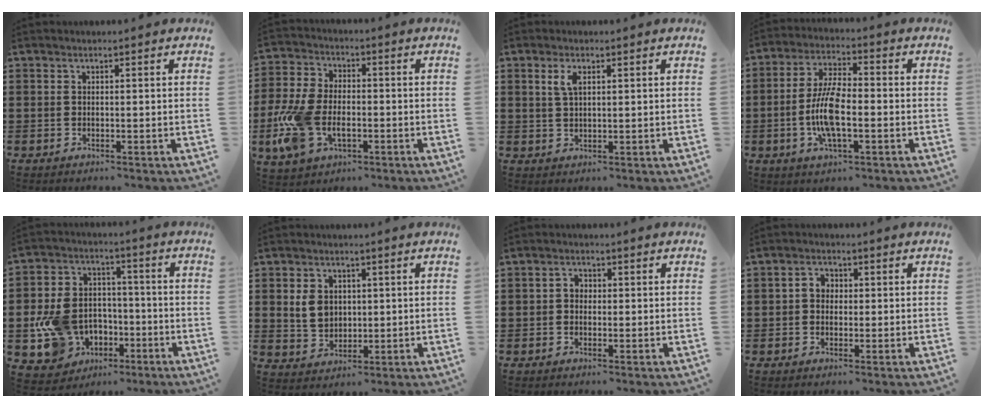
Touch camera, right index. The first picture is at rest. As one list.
[{"total": 9.2, "force": [-3.0, 5.6, 6.6], "torque": [-0.175, -0.002, -0.061]}, {"total": 2.8, "force": [1.2, 1.2, 2.3], "torque": [-0.051, 0.006, 0.020]}, {"total": 8.9, "force": [-1.8, 3.1, 8.1], "torque": [-0.179, -0.007, -0.039]}, {"total": 10.6, "force": [-2.9, 9.0, 4.9], "torque": [-0.140, 0.026, -0.047]}, {"total": 4.9, "force": [0.9, 3.9, 2.8], "torque": [-0.066, 0.007, 0.011]}, {"total": 1.6, "force": [-0.3, 1.3, 0.9], "torque": [-0.018, 0.005, -0.008]}, {"total": 2.4, "force": [-0.2, 1.9, 1.4], "torque": [-0.031, 0.009, -0.006]}]